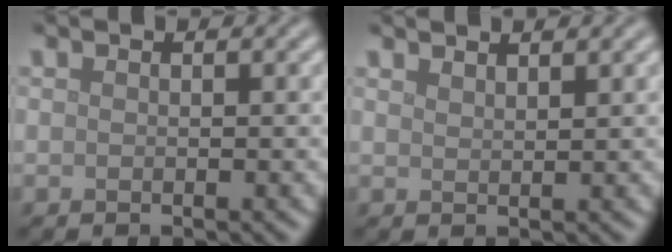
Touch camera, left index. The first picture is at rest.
{"total": 1.6, "force": [1.5, 0.2, 0.5], "torque": [-0.002, 0.002, 0.020]}